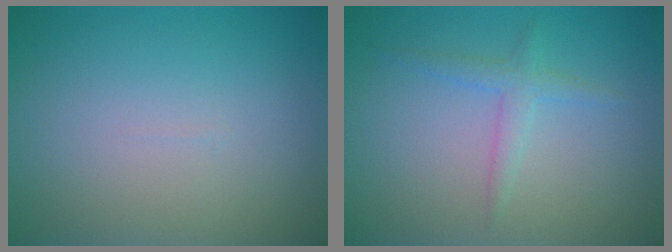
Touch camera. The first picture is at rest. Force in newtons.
{"total": 1.6, "press": 1.6, "slide": 0.1}